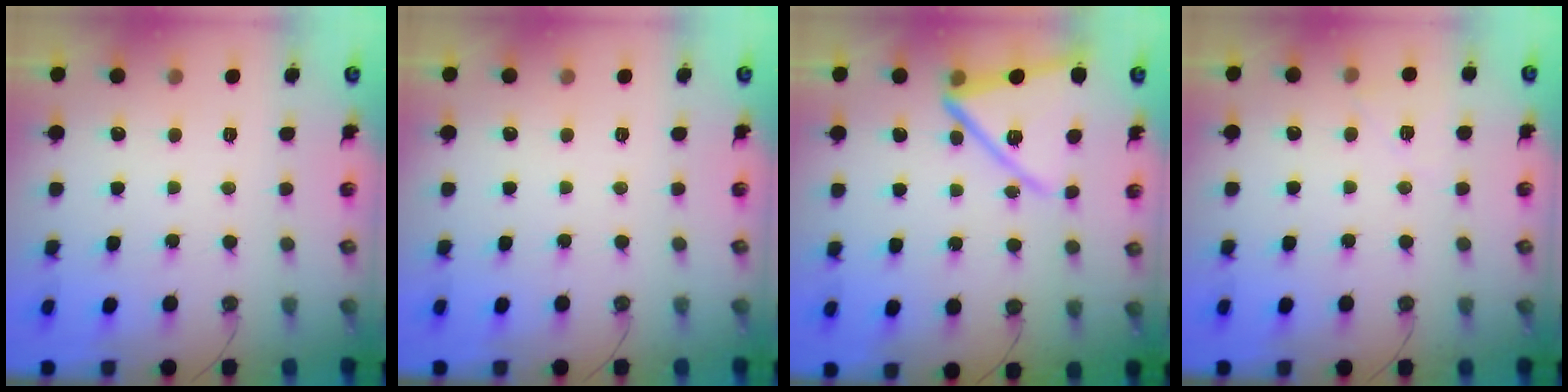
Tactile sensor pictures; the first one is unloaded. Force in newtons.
{"total": 0.0}
{"total": 14.9, "press": 14.8, "slide": 1.2}
{"total": 5.8, "press": 5.6, "slide": 1.6}